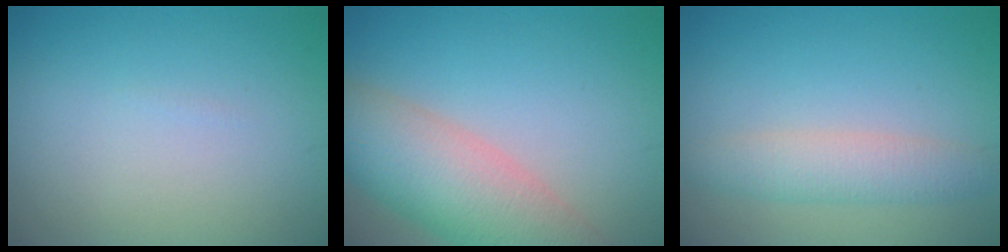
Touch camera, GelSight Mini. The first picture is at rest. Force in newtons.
{"total": 7.8, "press": 7.8, "slide": 0.4}
{"total": 3.0, "press": 3.0, "slide": 0.0}